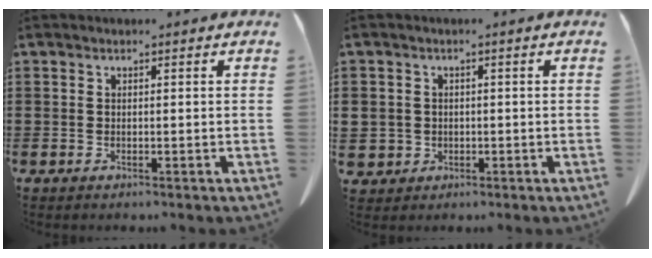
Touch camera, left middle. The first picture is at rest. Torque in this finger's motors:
{"motor_torque": [0.17, -0.09, 0.02, -0.04]}